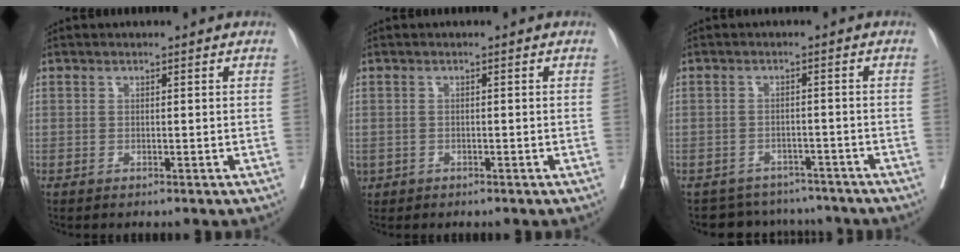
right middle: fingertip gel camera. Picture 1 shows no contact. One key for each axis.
{"total": 1.9, "fx": -1.0, "fy": 1.5, "fz": 0.6, "tx": -0.020, "ty": -0.002, "tz": -0.012}
{"total": 7.0, "fx": -6.4, "fy": 2.8, "fz": -0.1, "tx": 0.003, "ty": 0.017, "tz": -0.079}